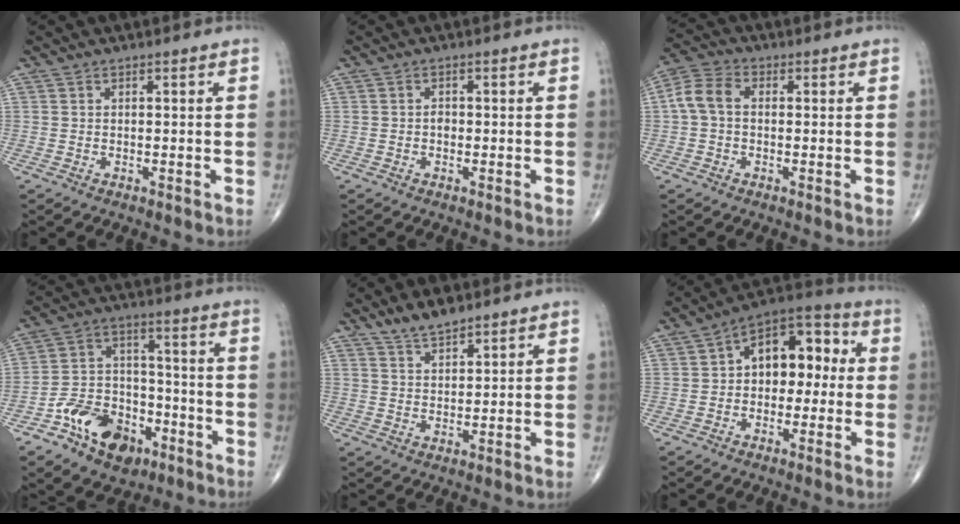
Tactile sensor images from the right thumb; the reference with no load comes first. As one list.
[{"total": 2.0, "force": [-0.2, 1.3, 1.5], "torque": [-0.021, 0.003, -0.006]}, {"total": 6.1, "force": [0.1, 4.2, 4.4], "torque": [-0.089, 0.020, -0.006]}, {"total": 14.7, "force": [-8.1, 9.4, 7.9], "torque": [-0.095, 0.068, -0.136]}, {"total": 5.2, "force": [4.2, 1.6, 2.5], "torque": [-0.036, -0.023, 0.080]}, {"total": 12.6, "force": [1.1, 8.0, 9.6], "torque": [-0.098, 0.040, -0.001]}]